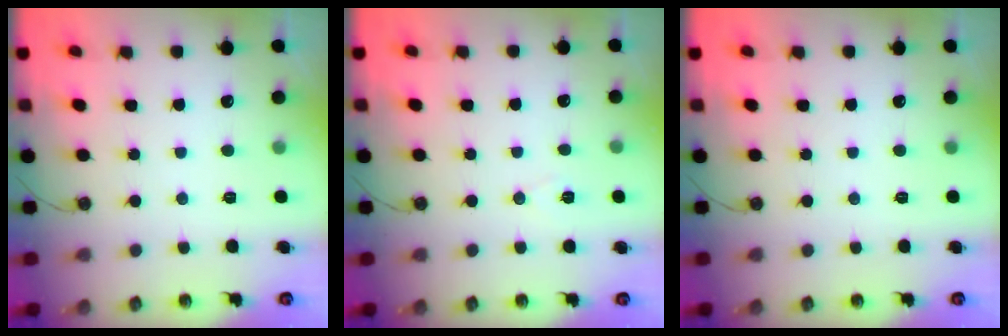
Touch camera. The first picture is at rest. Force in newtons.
{"total": 5.6, "press": 3.4, "slide": 4.4}
{"total": 0.0}